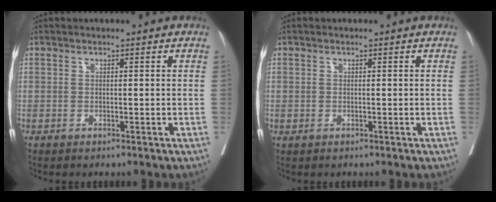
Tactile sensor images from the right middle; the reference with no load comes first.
{"total": 0.0}